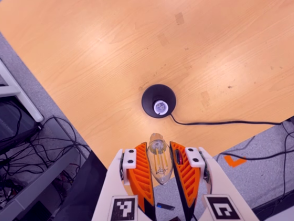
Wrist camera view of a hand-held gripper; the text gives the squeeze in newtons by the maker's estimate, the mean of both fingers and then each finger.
{"total": 14.7, "left": 15.8, "right": 13.6}